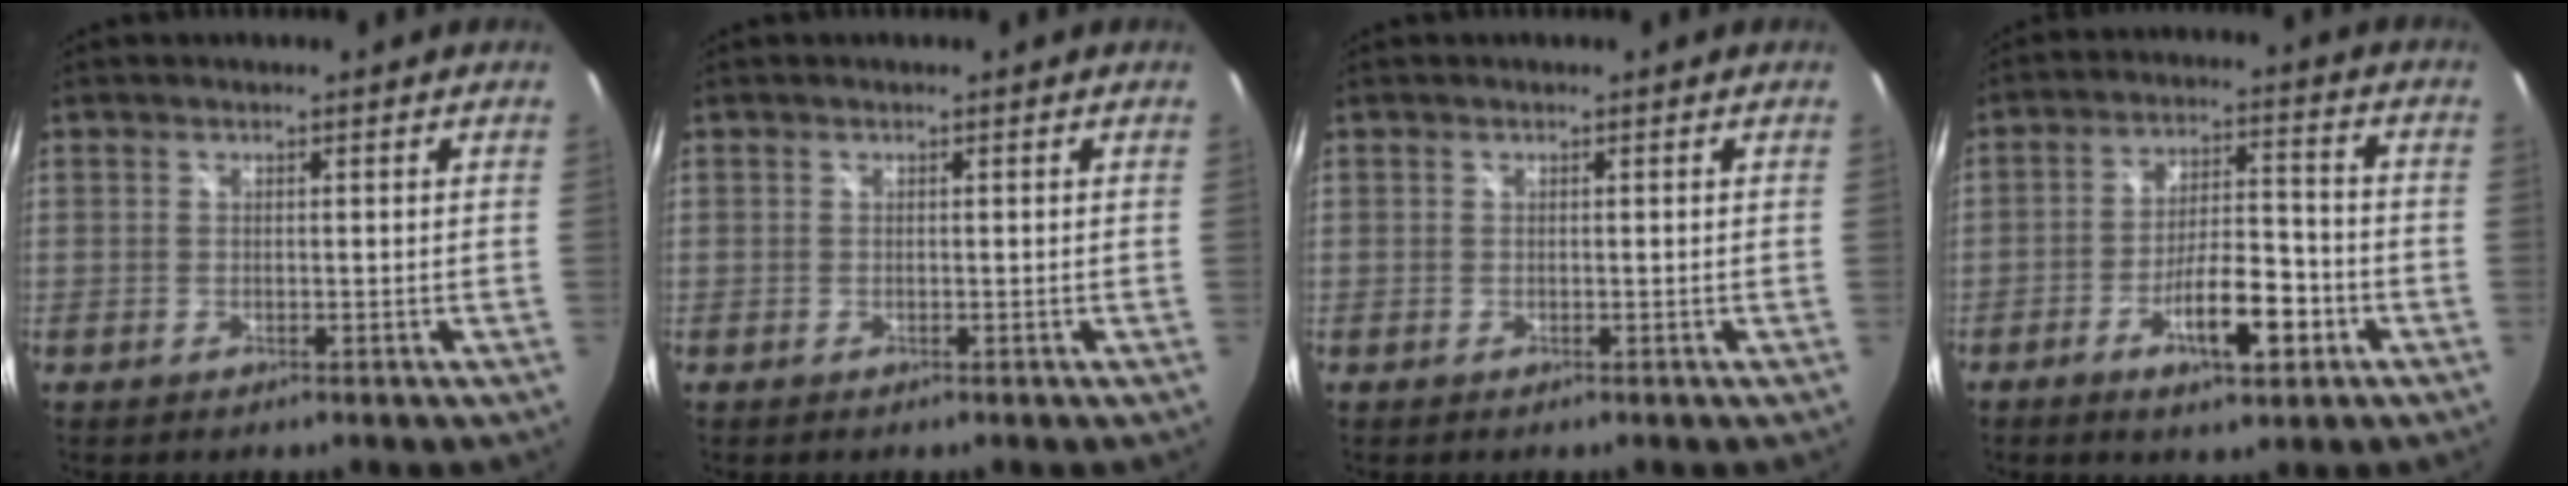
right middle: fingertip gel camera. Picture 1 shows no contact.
{"total": 0.0}
{"total": 0.0}
{"total": 10.3, "force": [-4.9, 3.2, 8.5], "torque": [-0.152, 0.007, -0.073]}